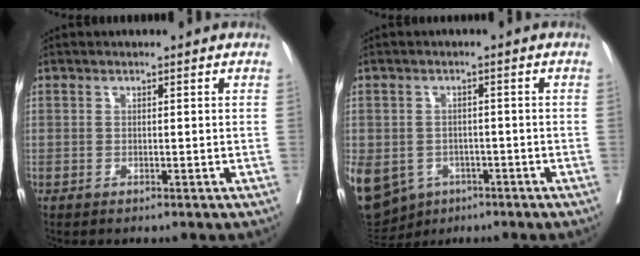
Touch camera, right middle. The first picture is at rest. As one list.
[{"total": 24.1, "force": [-9.9, 19.5, 10.0], "torque": [-0.358, -0.017, -0.137]}]